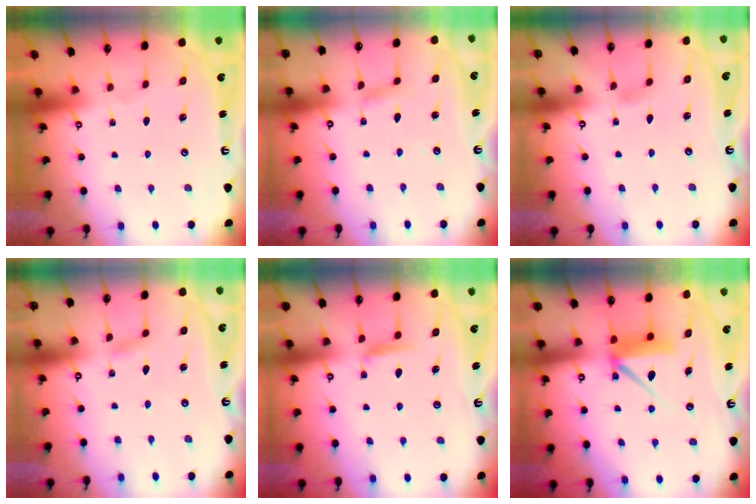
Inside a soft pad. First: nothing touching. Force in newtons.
{"total": 2.9, "press": 2.9, "slide": 0.1}
{"total": 4.2, "press": 4.1, "slide": 0.5}
{"total": 1.6, "press": 1.6, "slide": 0.2}
{"total": 5.4, "press": 5.3, "slide": 0.6}
{"total": 8.5, "press": 8.5, "slide": 0.8}